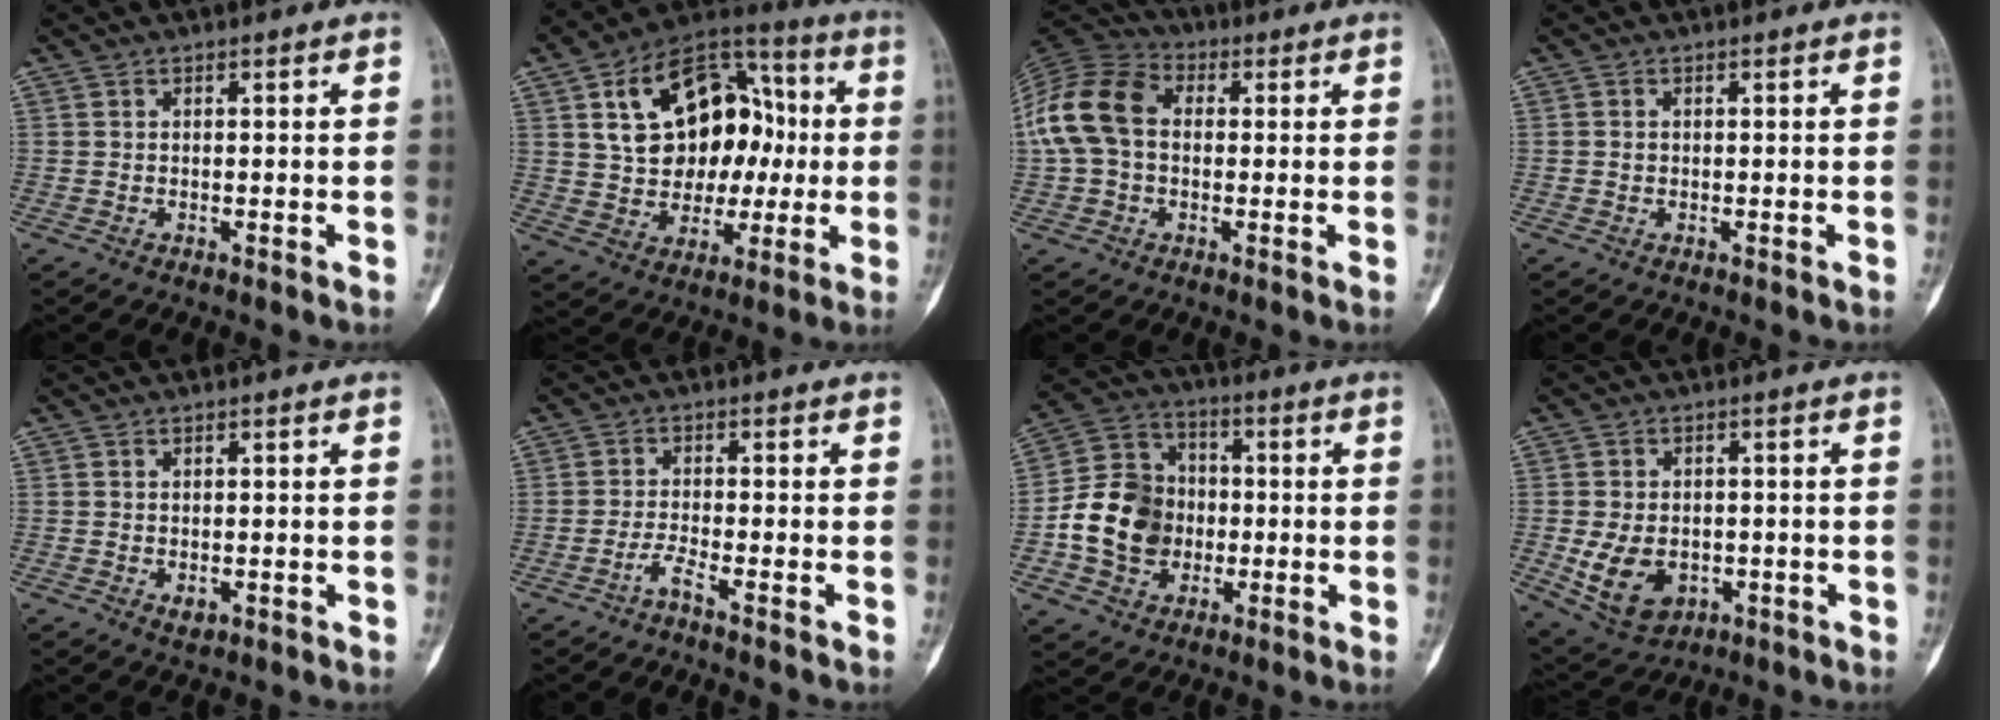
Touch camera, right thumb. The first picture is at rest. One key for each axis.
{"total": 20.9, "fx": 3.1, "fy": 14.3, "fz": 14.9, "tx": -0.193, "ty": 0.027, "tz": 0.055}
{"total": 13.1, "fx": 0.9, "fy": 9.4, "fz": 9.0, "tx": -0.183, "ty": 0.034, "tz": 0.008}
{"total": 0.7, "fx": 0.0, "fy": 0.6, "fz": 0.3, "tx": -0.005, "ty": 0.002, "tz": 0.001}
{"total": 1.7, "fx": -0.3, "fy": 1.2, "fz": 1.2, "tx": -0.011, "ty": -0.001, "tz": 0.000}
{"total": 2.1, "fx": -1.7, "fy": -0.4, "fz": 1.2, "tx": -0.035, "ty": 0.009, "tz": -0.036}
{"total": 14.6, "fx": -2.0, "fy": 12.2, "fz": 7.8, "tx": -0.115, "ty": 0.028, "tz": -0.040}
{"total": 9.8, "fx": -2.0, "fy": 7.1, "fz": 6.4, "tx": -0.101, "ty": 0.004, "tz": -0.014}